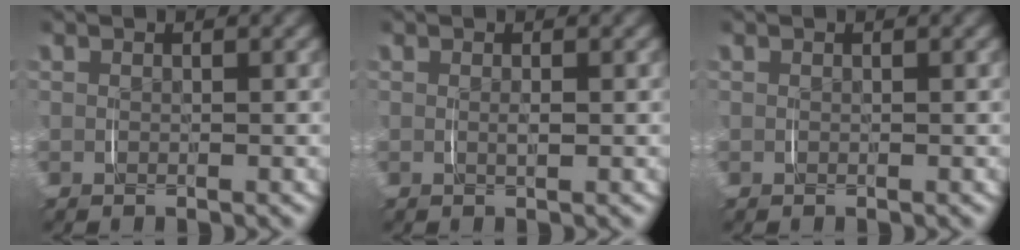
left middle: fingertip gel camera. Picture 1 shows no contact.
{"total": 0.6, "force": [0.1, 0.0, 0.6], "torque": [-0.016, -0.004, 0.003]}
{"total": 0.0}